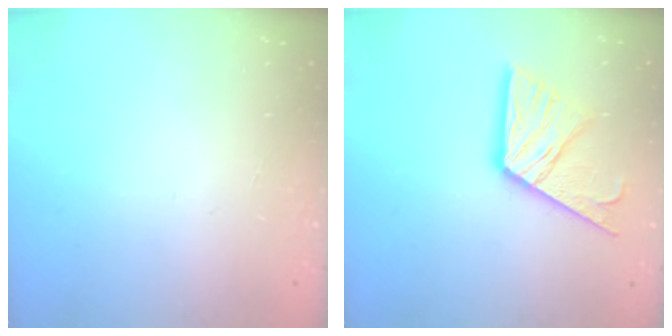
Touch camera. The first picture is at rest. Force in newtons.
{"total": 14.7, "press": 14.6, "slide": 1.4}